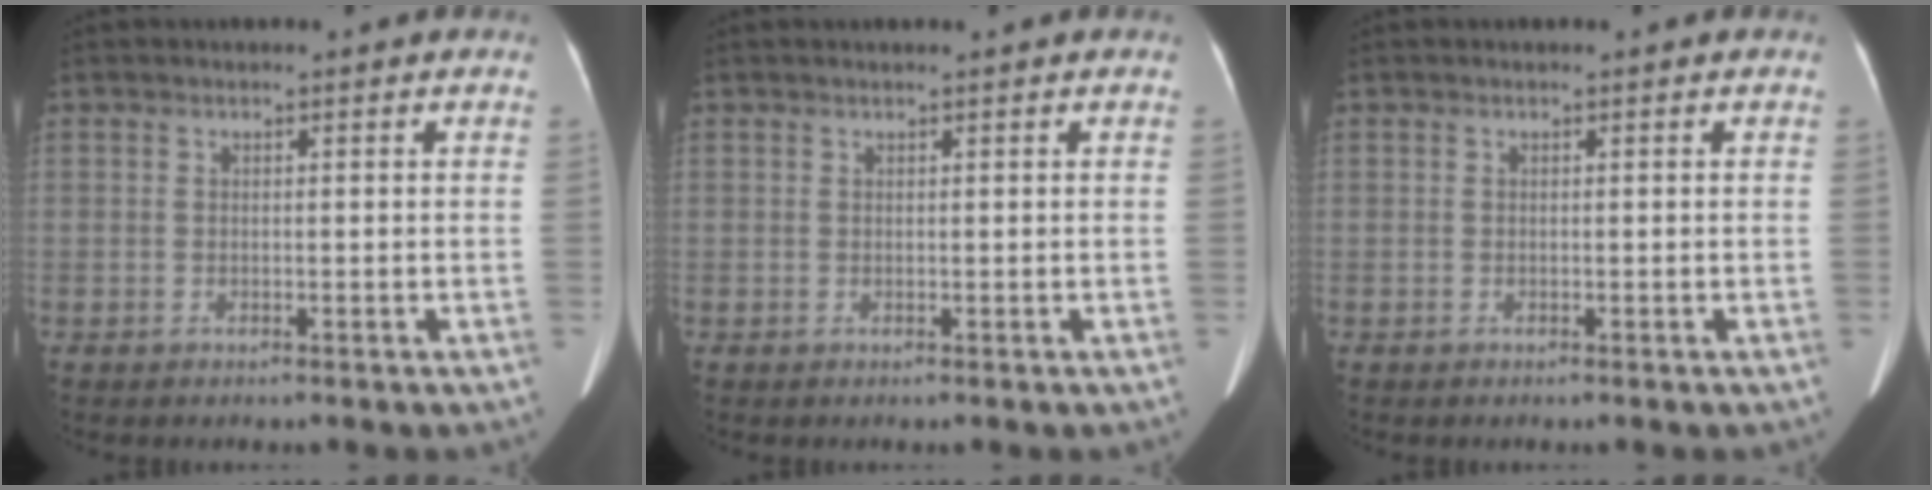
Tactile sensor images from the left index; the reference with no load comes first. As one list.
[{"total": 0.7, "force": [-0.7, -0.2, -0.1], "torque": [-0.001, 0.005, 0.000]}, {"total": 0.0}]